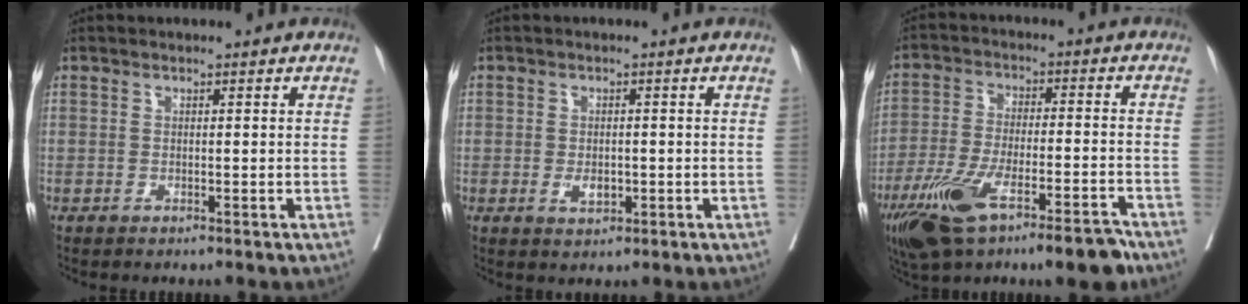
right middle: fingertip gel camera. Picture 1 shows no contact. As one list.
[{"total": 2.5, "force": [-0.6, 1.5, 1.9], "torque": [-0.029, 0.001, -0.004]}, {"total": 15.1, "force": [-9.6, 3.4, 11.2], "torque": [-0.195, -0.016, -0.162]}]